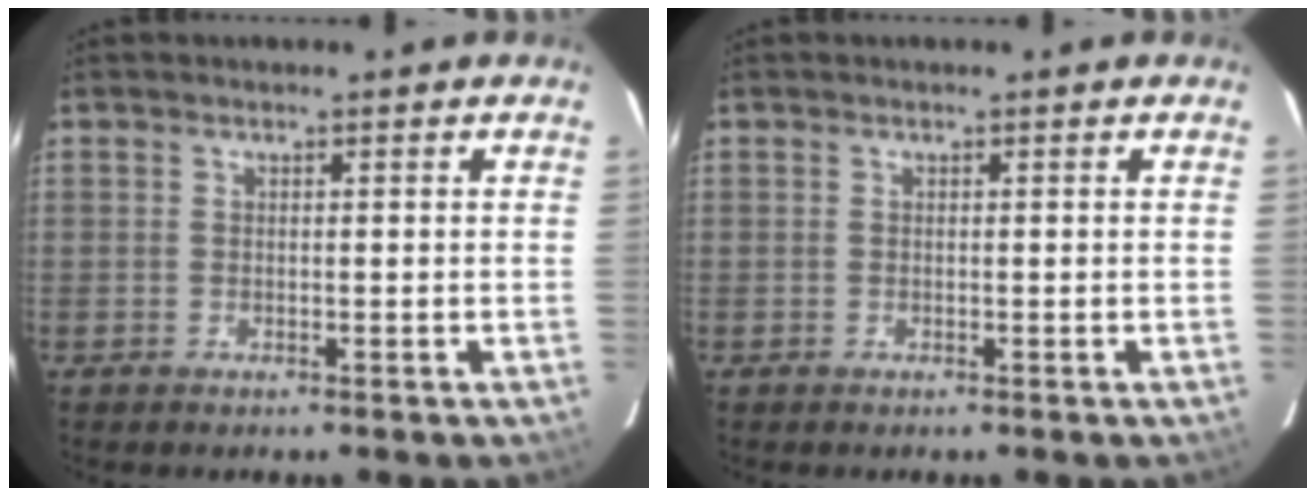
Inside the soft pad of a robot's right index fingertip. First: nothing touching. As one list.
[{"total": 0.0}]